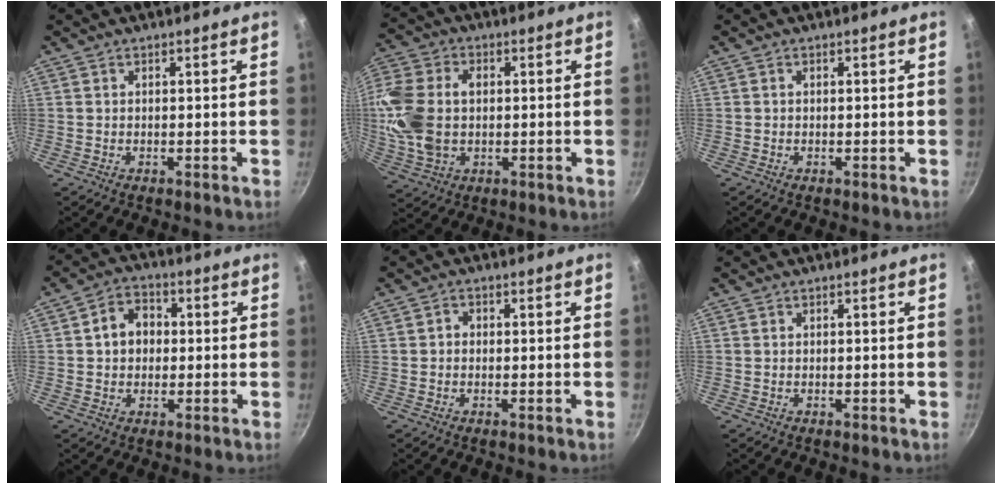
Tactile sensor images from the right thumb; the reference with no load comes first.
{"total": 14.9, "force": [0.4, 10.4, 10.7], "torque": [-0.219, 0.012, 0.002]}
{"total": 0.0}
{"total": 7.0, "force": [0.6, 5.7, 4.0], "torque": [-0.035, 0.014, 0.000]}
{"total": 1.4, "force": [-0.2, 1.3, 0.7], "torque": [-0.009, 0.005, -0.006]}
{"total": 0.0}